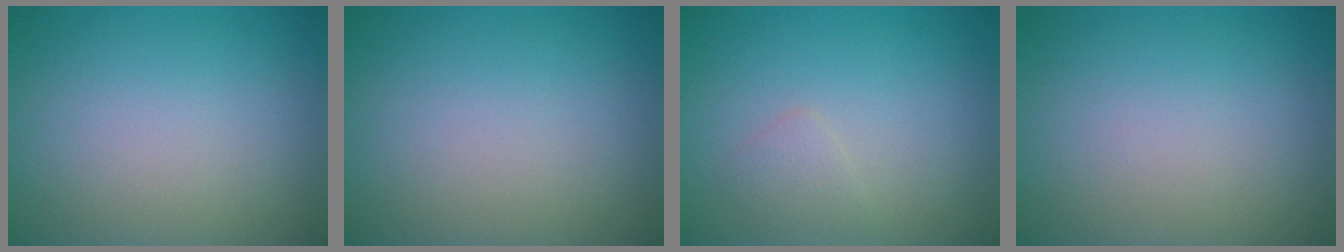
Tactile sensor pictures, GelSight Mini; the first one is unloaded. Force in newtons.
{"total": 0.0}
{"total": 1.2, "press": 1.2, "slide": 0.1}
{"total": 0.0}